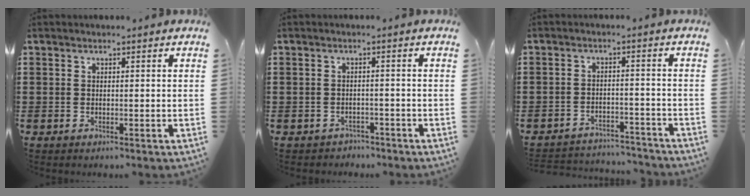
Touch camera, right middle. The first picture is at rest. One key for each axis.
{"total": 1.4, "fx": -1.3, "fy": 0.5, "fz": -0.1, "tx": -0.005, "ty": 0.002, "tz": -0.031}
{"total": 3.5, "fx": -3.5, "fy": 0.5, "fz": -0.1, "tx": -0.005, "ty": 0.002, "tz": -0.075}